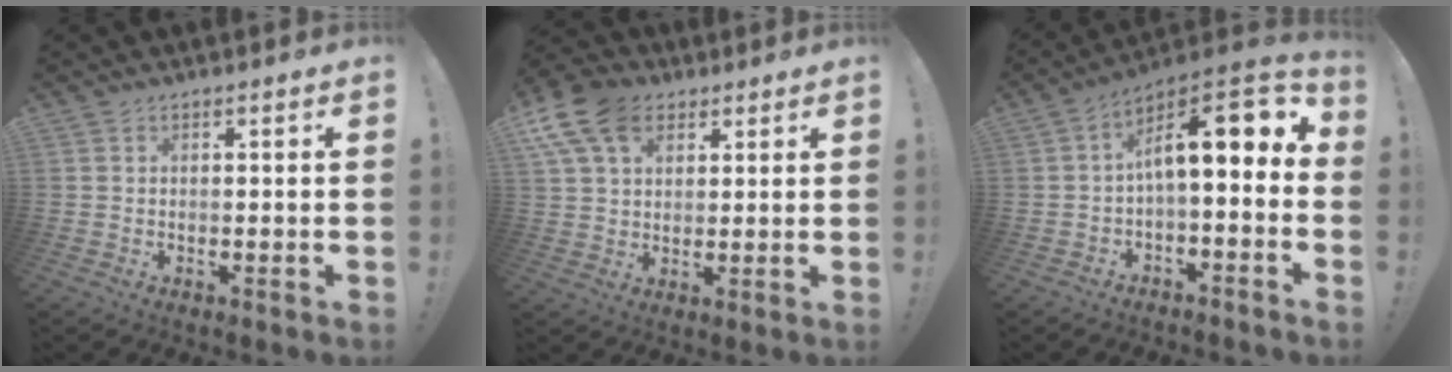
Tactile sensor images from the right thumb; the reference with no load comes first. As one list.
[{"total": 13.7, "force": [6.5, 9.2, 7.8], "torque": [-0.140, -0.024, 0.124]}, {"total": 13.3, "force": [2.8, 4.1, 12.3], "torque": [-0.202, -0.015, 0.045]}]